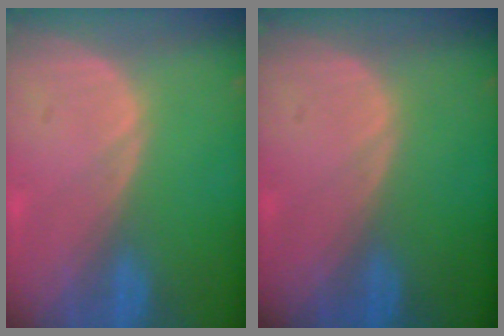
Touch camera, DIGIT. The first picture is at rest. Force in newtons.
{"total": 0.0}